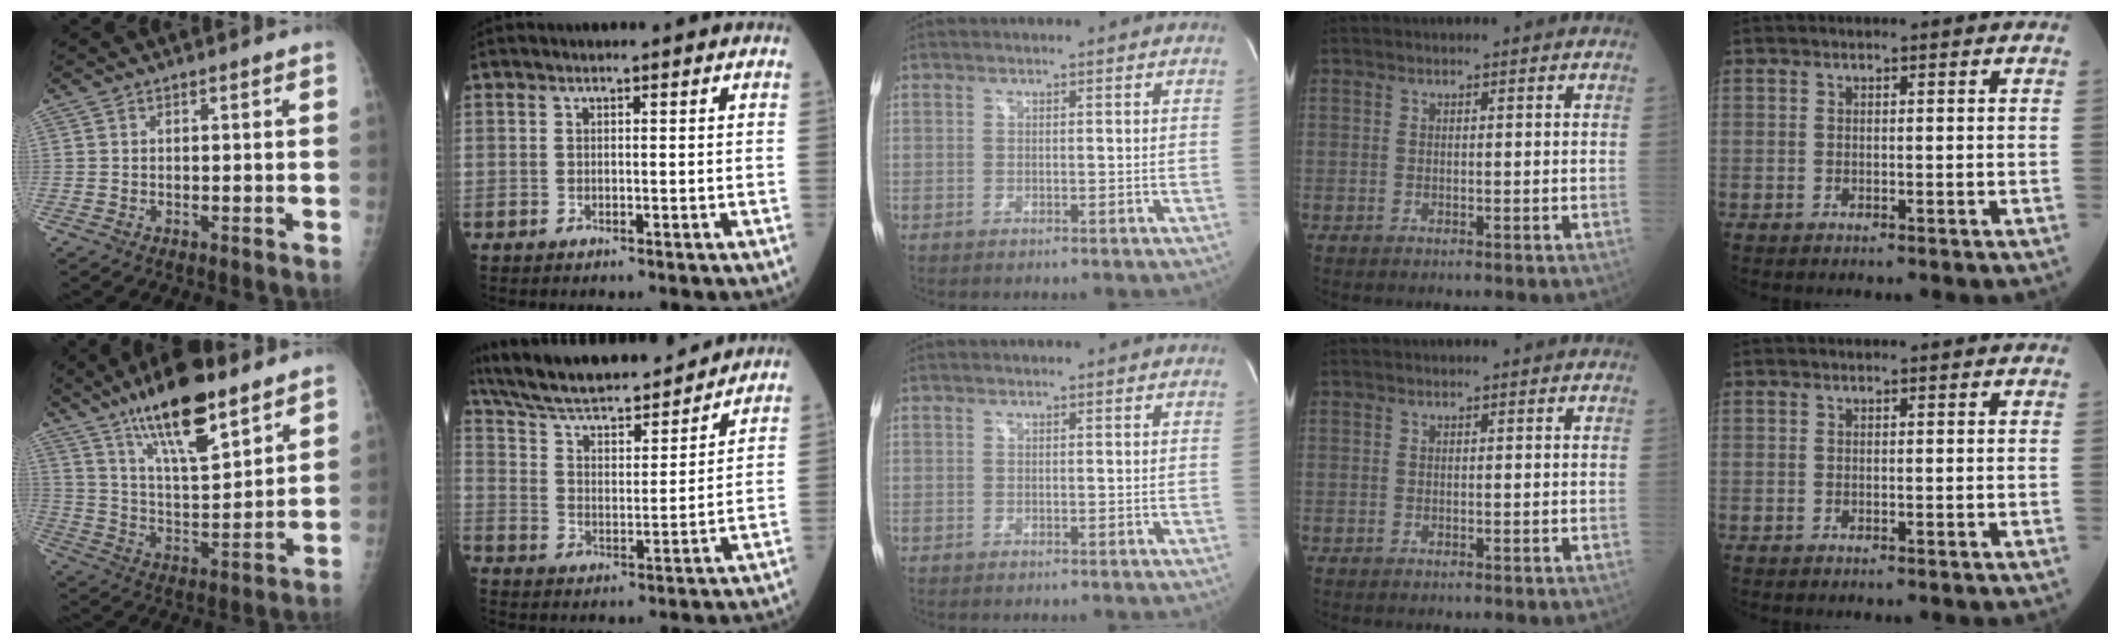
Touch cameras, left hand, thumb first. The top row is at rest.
{"thumb": {"total": 17.5, "force": [11.5, 5.3, 12.1], "torque": [-0.178, -0.060, 0.205]}, "index": {"total": 19.9, "force": [18.0, 3.4, 7.9], "torque": [-0.136, 0.017, 0.289]}}